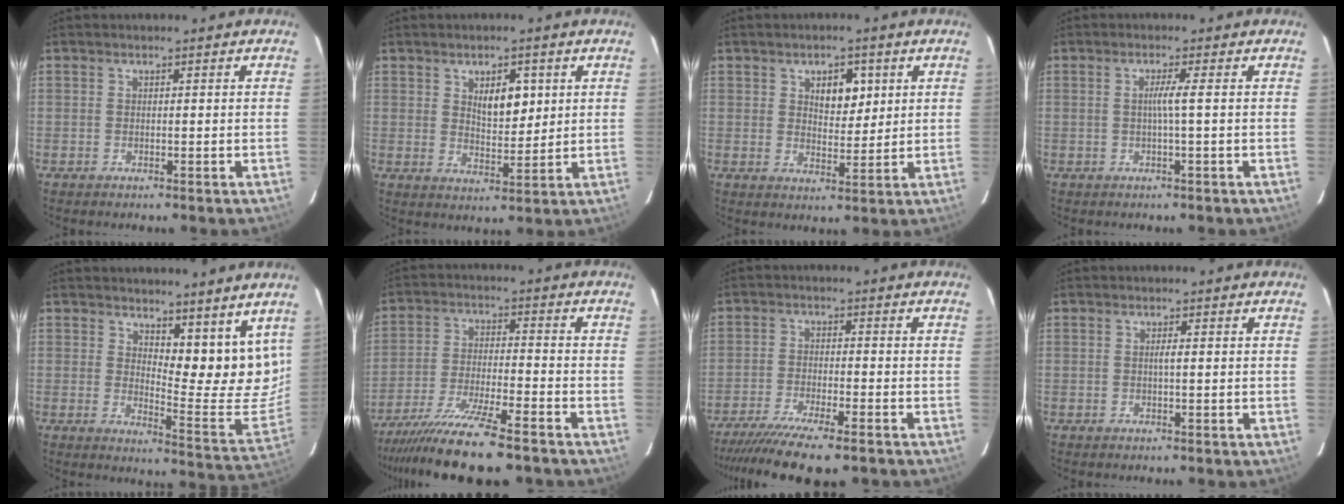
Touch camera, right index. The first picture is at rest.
{"total": 5.6, "force": [2.1, 2.5, 4.6], "torque": [-0.074, -0.001, 0.040]}
{"total": 5.2, "force": [2.1, 2.7, 3.9], "torque": [-0.057, 0.003, 0.037]}
{"total": 2.2, "force": [0.0, -0.7, 2.1], "torque": [-0.038, 0.000, 0.000]}
{"total": 12.0, "force": [9.3, 4.0, 6.4], "torque": [-0.076, -0.030, 0.123]}
{"total": 13.6, "force": [-11.1, 0.2, 7.9], "torque": [-0.138, -0.035, -0.185]}
{"total": 13.4, "force": [-11.1, 1.3, 7.5], "torque": [-0.121, -0.029, -0.174]}
{"total": 0.8, "force": [0.0, -0.1, 0.8], "torque": [-0.015, 0.000, -0.001]}